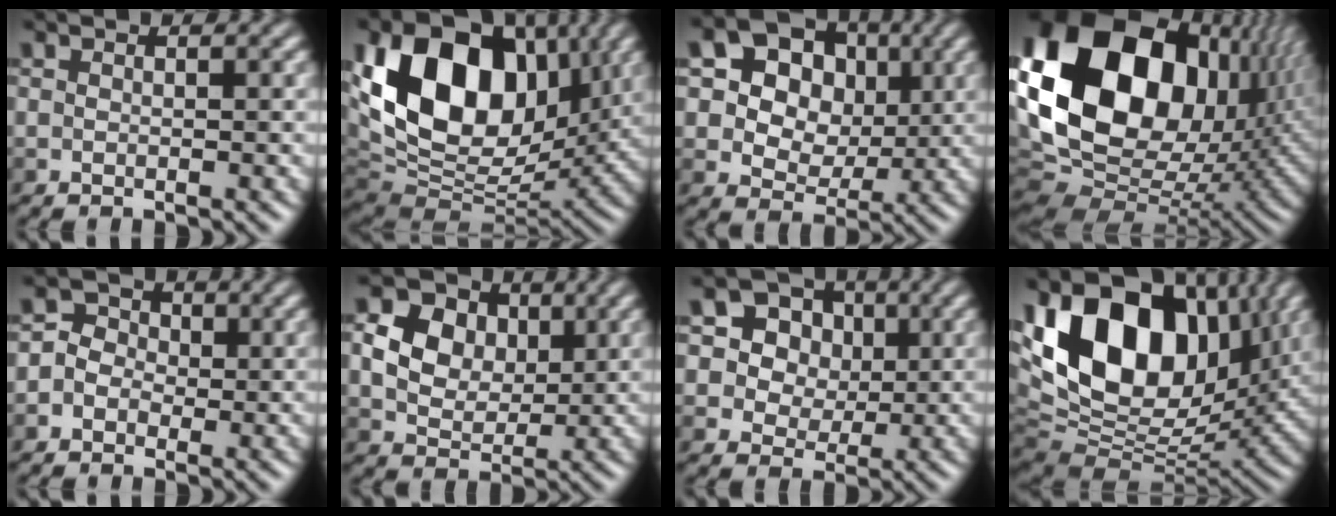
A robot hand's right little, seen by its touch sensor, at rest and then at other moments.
{"total": 15.0, "force": [4.3, 9.7, 10.6], "torque": [-0.178, 0.017, 0.071]}
{"total": 13.2, "force": [4.8, 10.4, 6.6], "torque": [-0.125, 0.031, 0.081]}
{"total": 20.8, "force": [5.7, 14.1, 14.2], "torque": [-0.313, 0.019, 0.099]}
{"total": 2.9, "force": [-0.4, 2.7, 0.9], "torque": [0.002, 0.009, -0.025]}
{"total": 10.9, "force": [3.5, 8.8, 5.3], "torque": [-0.110, 0.033, 0.062]}
{"total": 9.2, "force": [4.1, 7.2, 4.1], "torque": [-0.082, 0.013, 0.053]}
{"total": 16.9, "force": [5.9, 10.4, 12.0], "torque": [-0.219, 0.032, 0.088]}